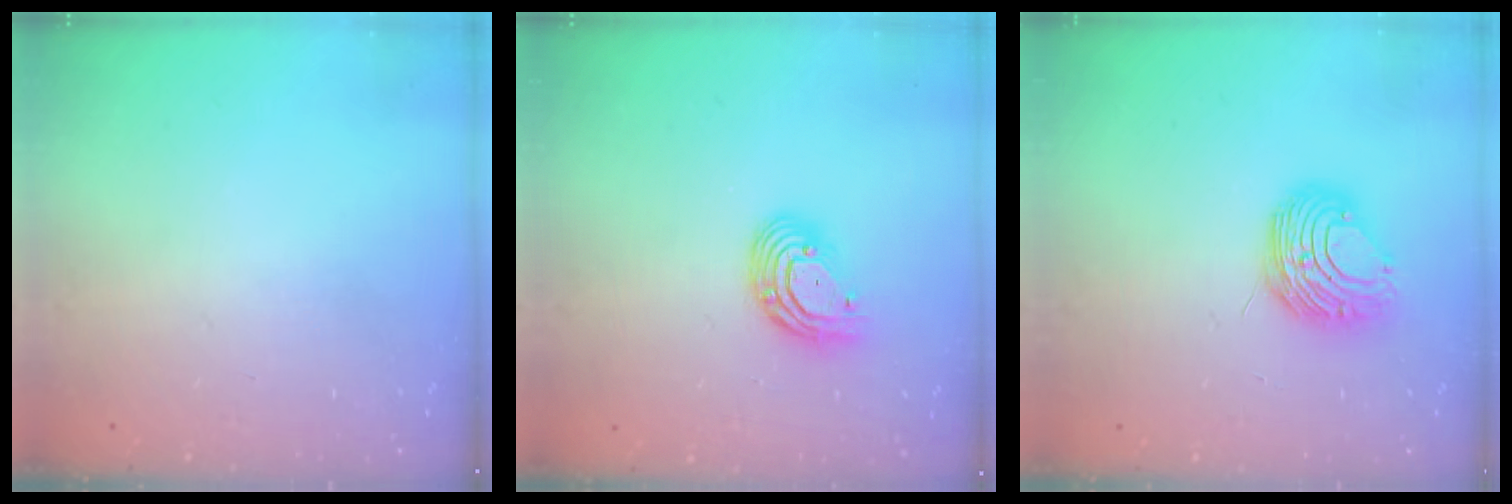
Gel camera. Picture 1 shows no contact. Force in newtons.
{"total": 10.3, "press": 10.3, "slide": 1.0}
{"total": 10.3, "press": 10.2, "slide": 1.1}